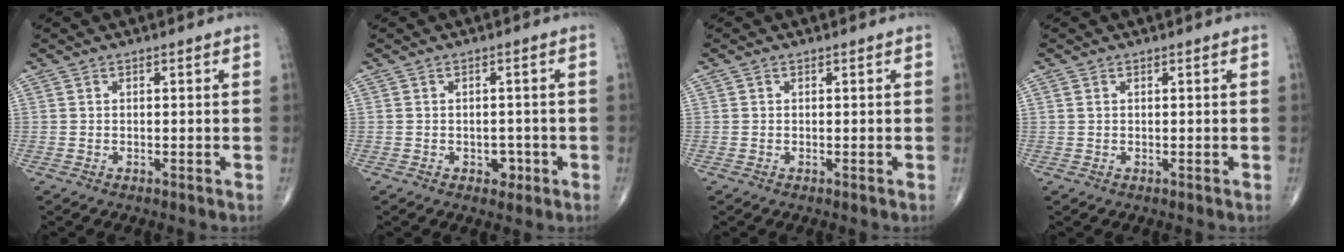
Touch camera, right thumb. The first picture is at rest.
{"total": 2.3, "force": [-0.9, 1.8, 1.2], "torque": [0.004, 0.003, -0.010]}
{"total": 0.0}
{"total": 0.6, "force": [0.3, 0.3, 0.4], "torque": [-0.011, 0.008, 0.007]}